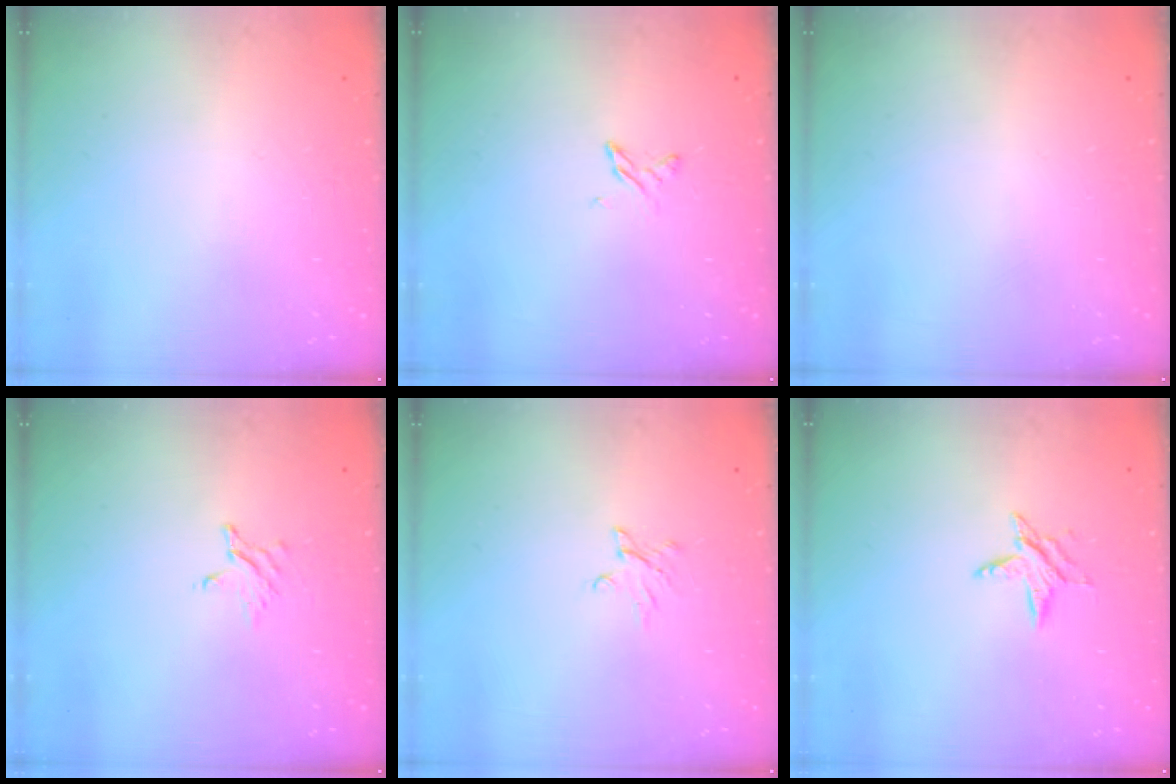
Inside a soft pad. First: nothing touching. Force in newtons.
{"total": 3.0, "press": 2.9, "slide": 0.4}
{"total": 0.0}
{"total": 2.7, "press": 2.7, "slide": 0.3}
{"total": 3.5, "press": 3.4, "slide": 0.4}
{"total": 4.6, "press": 4.6, "slide": 0.6}